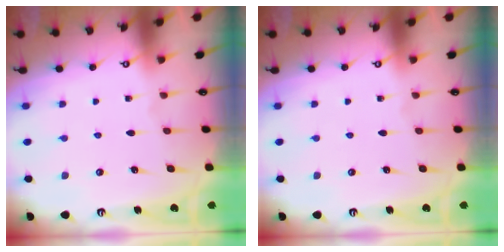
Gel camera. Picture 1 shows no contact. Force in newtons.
{"total": 0.0}